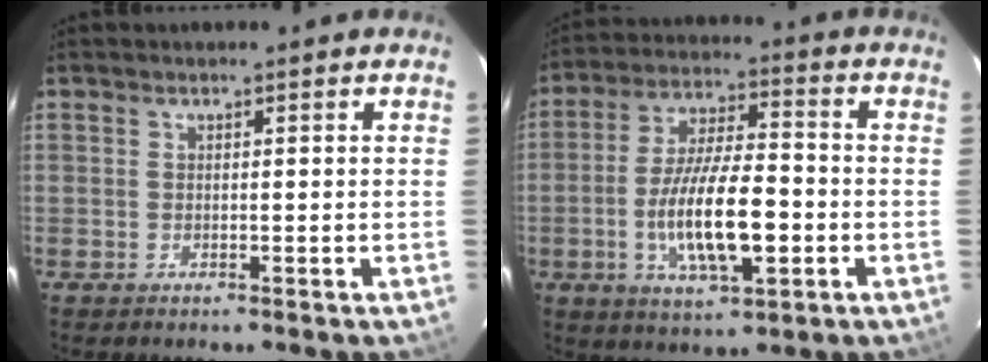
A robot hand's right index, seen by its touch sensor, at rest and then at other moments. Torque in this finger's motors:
{"motor_torque": [0.58, -0.11, 0.93, 0.21]}